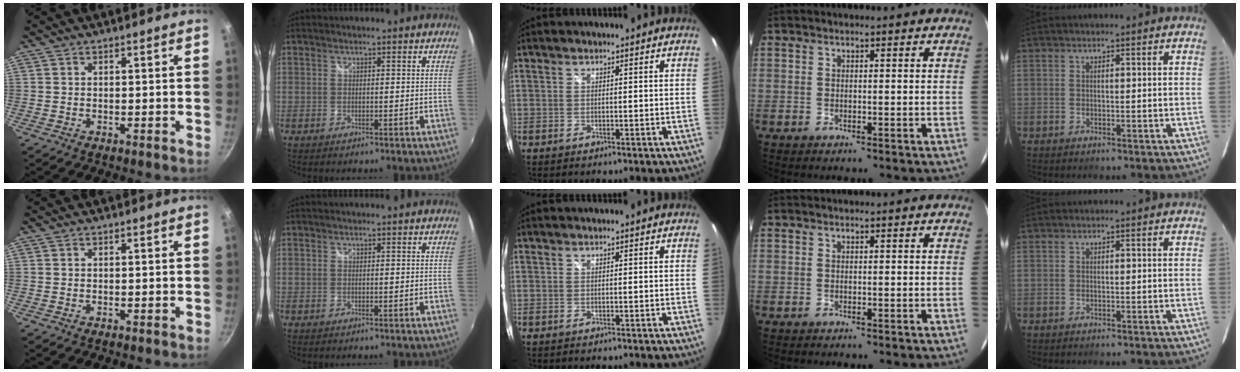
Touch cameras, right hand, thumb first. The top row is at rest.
{}